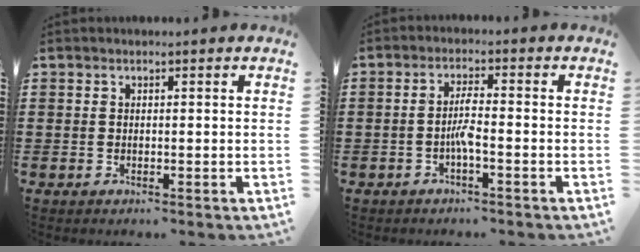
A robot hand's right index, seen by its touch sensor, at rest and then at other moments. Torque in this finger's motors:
{"motor_torque": [0.81, -0.54, 0.33, 0.11]}